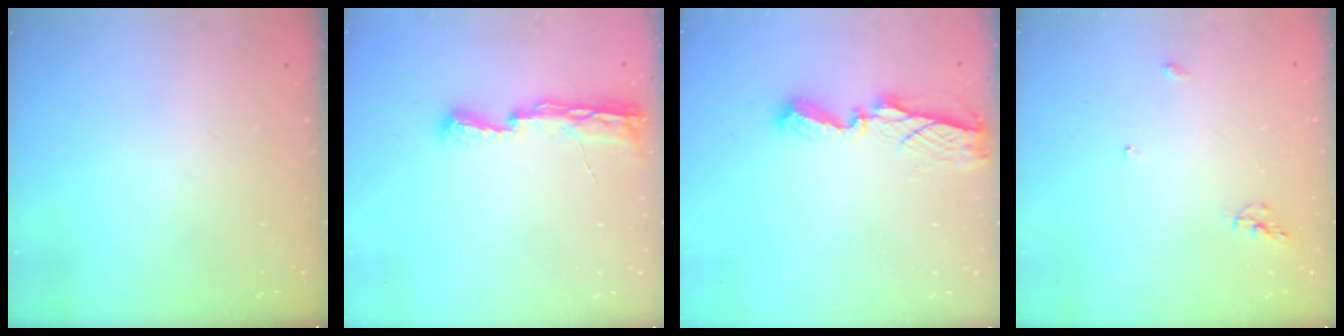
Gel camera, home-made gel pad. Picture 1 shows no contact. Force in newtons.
{"total": 8.1, "press": 8.0, "slide": 0.9}
{"total": 7.5, "press": 7.5, "slide": 0.5}
{"total": 5.4, "press": 5.4, "slide": 0.0}